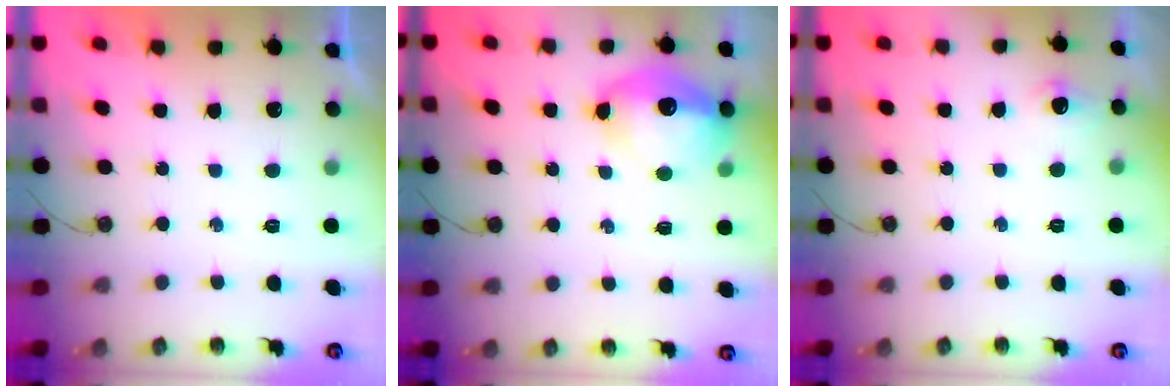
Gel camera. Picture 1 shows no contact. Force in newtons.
{"total": 13.7, "press": 13.6, "slide": 1.2}
{"total": 5.9, "press": 5.8, "slide": 1.1}